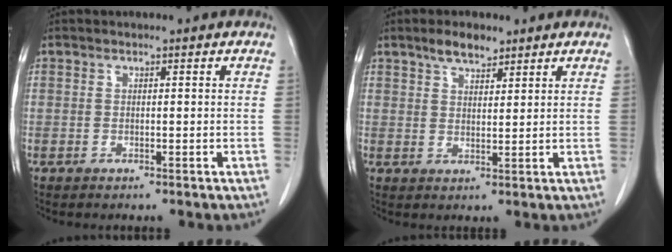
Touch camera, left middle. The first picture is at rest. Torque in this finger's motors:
{"motor_torque": [0.50, -0.33, 0.01, 0.03]}